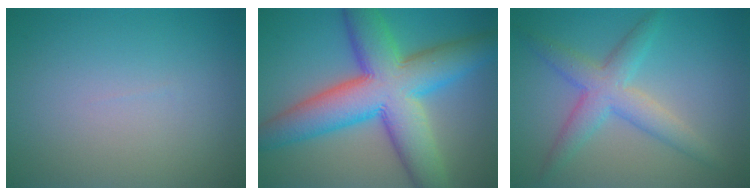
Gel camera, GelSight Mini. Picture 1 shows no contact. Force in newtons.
{"total": 12.2, "press": 12.2, "slide": 0.2}
{"total": 4.3, "press": 4.3, "slide": 0.1}